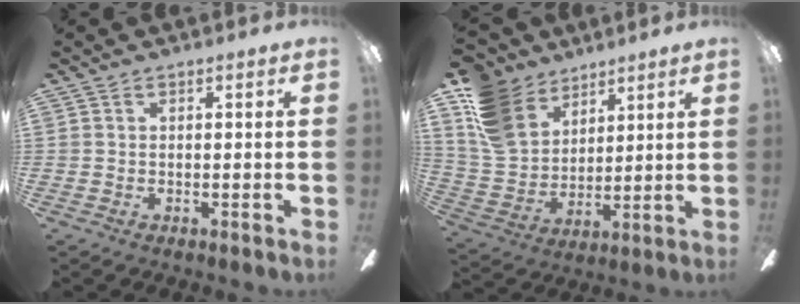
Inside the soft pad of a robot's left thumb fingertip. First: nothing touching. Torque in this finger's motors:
{"motor_torque": [0.11, 0.32, 0.06, -0.02, 0.09]}